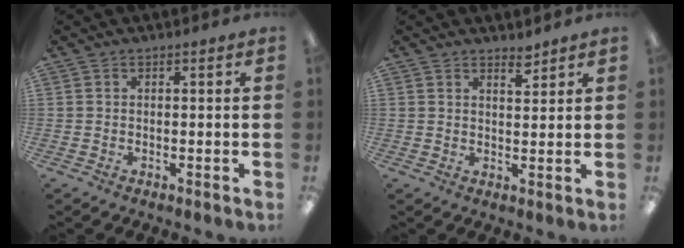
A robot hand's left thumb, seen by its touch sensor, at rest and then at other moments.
{"total": 3.4, "force": [3.0, 1.2, 1.1], "torque": [-0.001, -0.020, 0.050]}